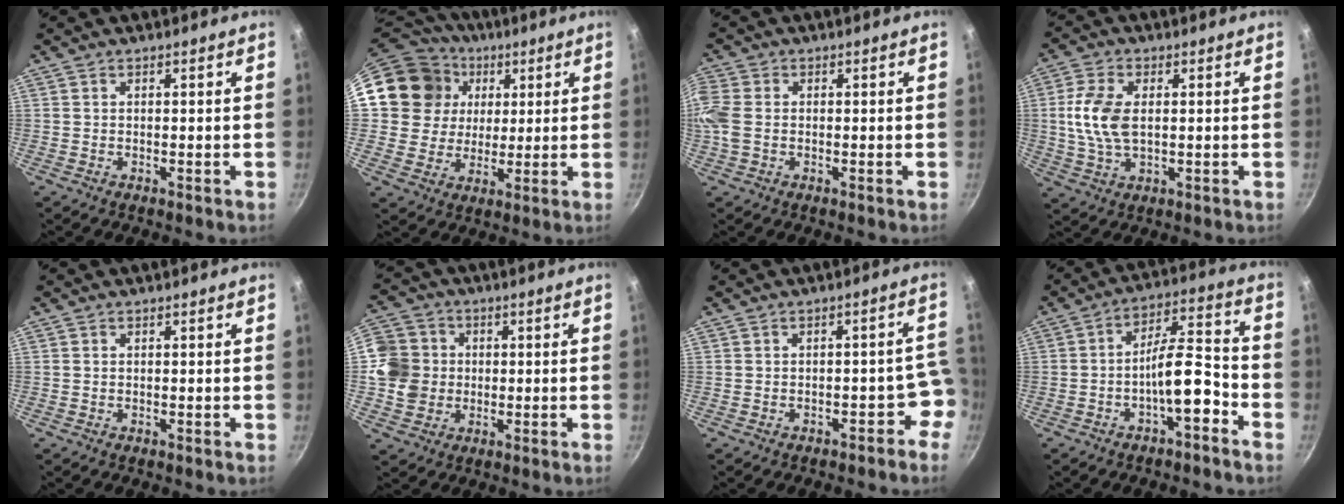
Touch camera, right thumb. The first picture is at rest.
{"total": 16.9, "force": [5.3, 15.1, 5.4], "torque": [-0.089, 0.013, 0.095]}
{"total": 5.1, "force": [-0.3, 3.8, 3.4], "torque": [-0.079, 0.003, -0.014]}
{"total": 9.3, "force": [0.8, 5.4, 7.5], "torque": [-0.152, 0.003, 0.015]}
{"total": 0.0}
{"total": 9.5, "force": [0.1, 8.9, 3.4], "torque": [-0.034, 0.009, -0.010]}
{"total": 5.3, "force": [-3.2, 3.2, 2.8], "torque": [0.031, 0.068, -0.023]}
{"total": 10.1, "force": [-4.5, 3.3, 8.4], "torque": [-0.123, 0.057, -0.073]}